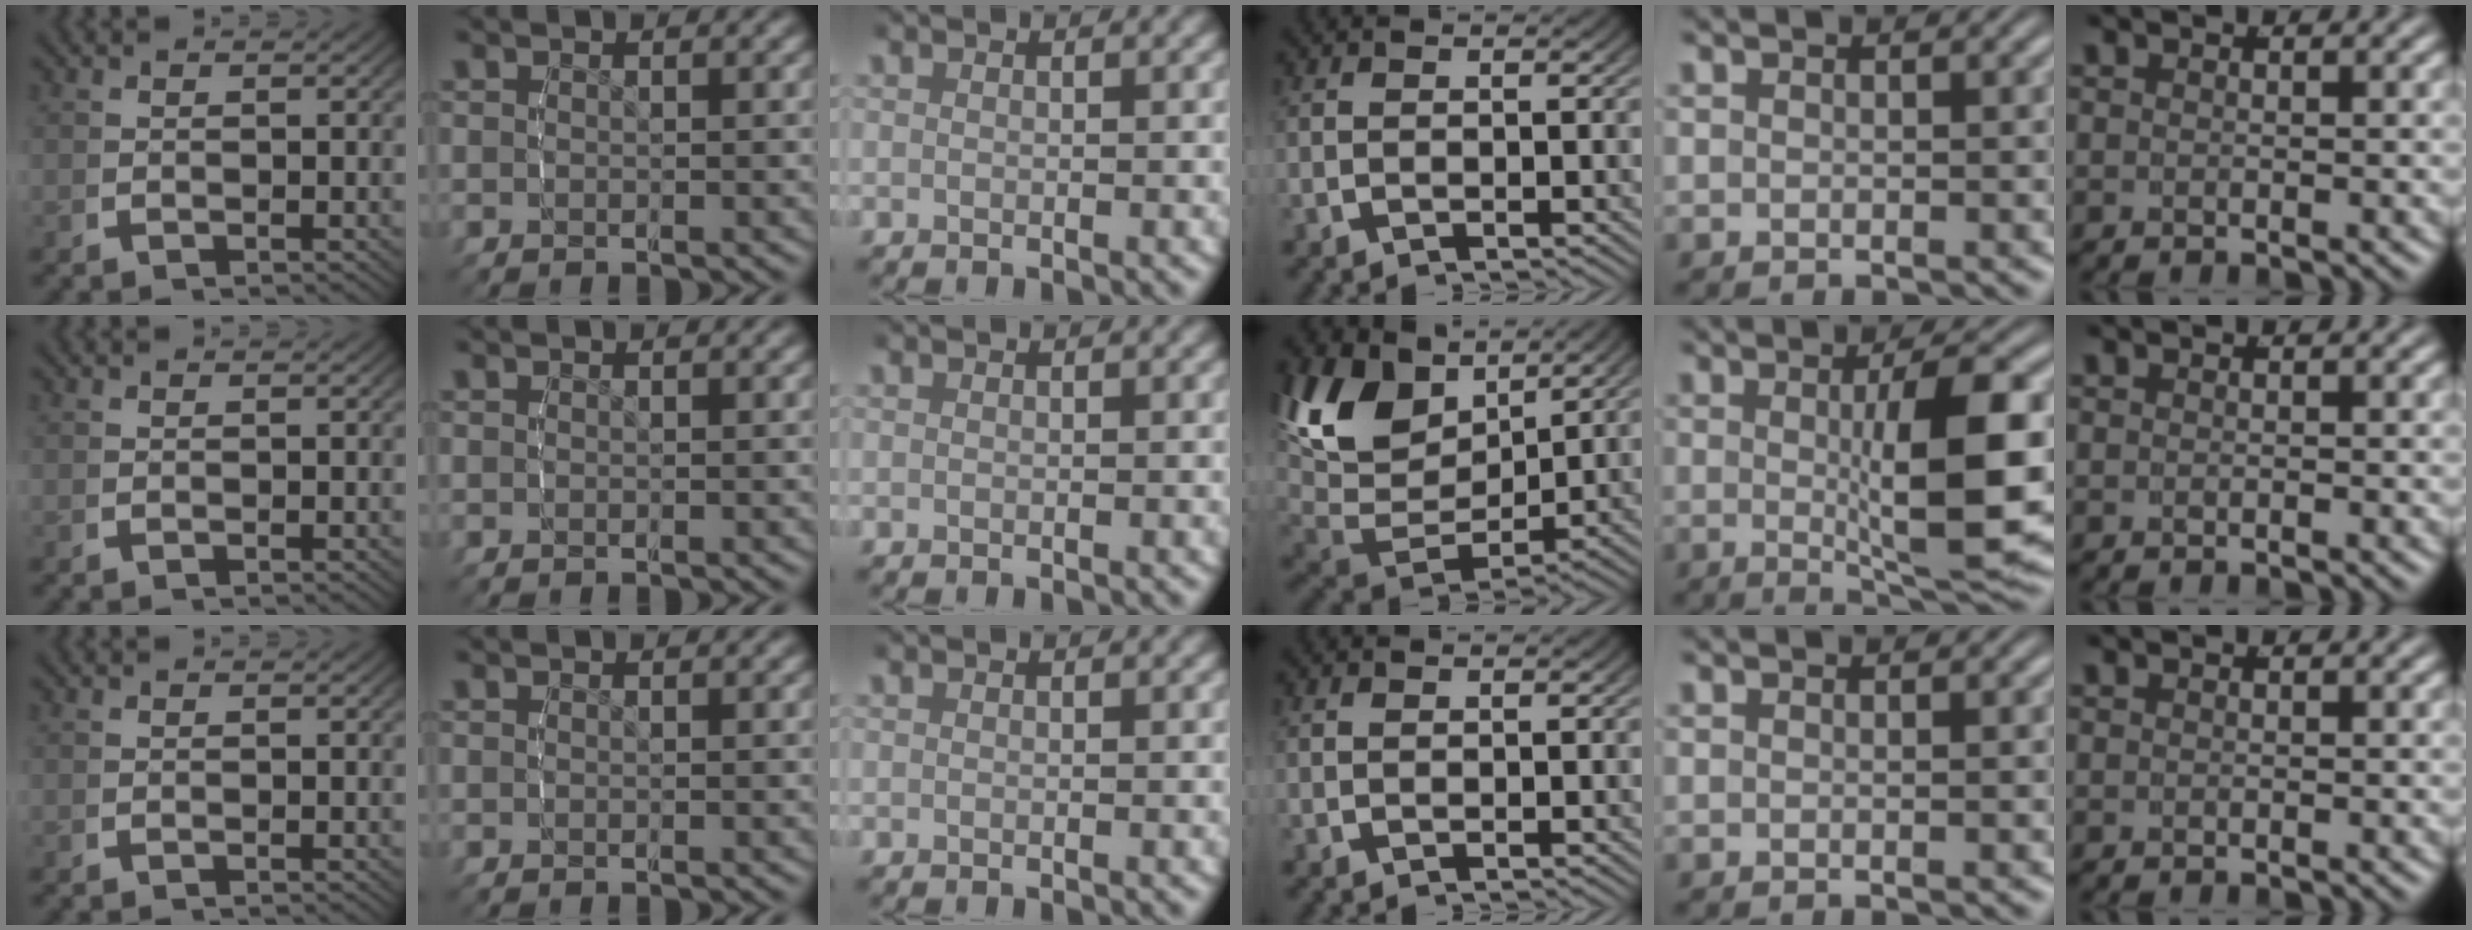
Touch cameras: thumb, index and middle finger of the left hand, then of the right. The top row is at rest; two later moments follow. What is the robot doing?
{"motion": "lift_and_place", "object": "lipstick"}